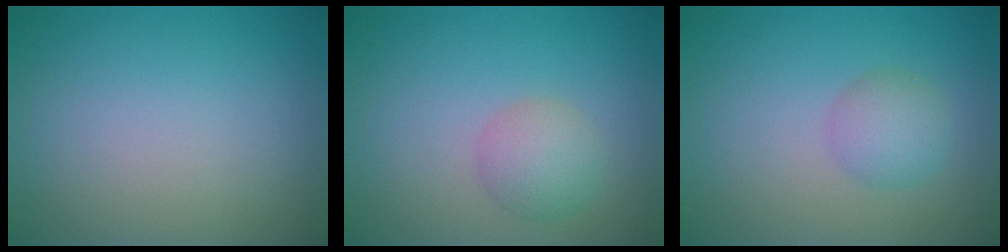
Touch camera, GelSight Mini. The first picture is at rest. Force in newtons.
{"total": 2.5, "press": 2.5, "slide": 0.1}
{"total": 2.3, "press": 2.3, "slide": 0.0}